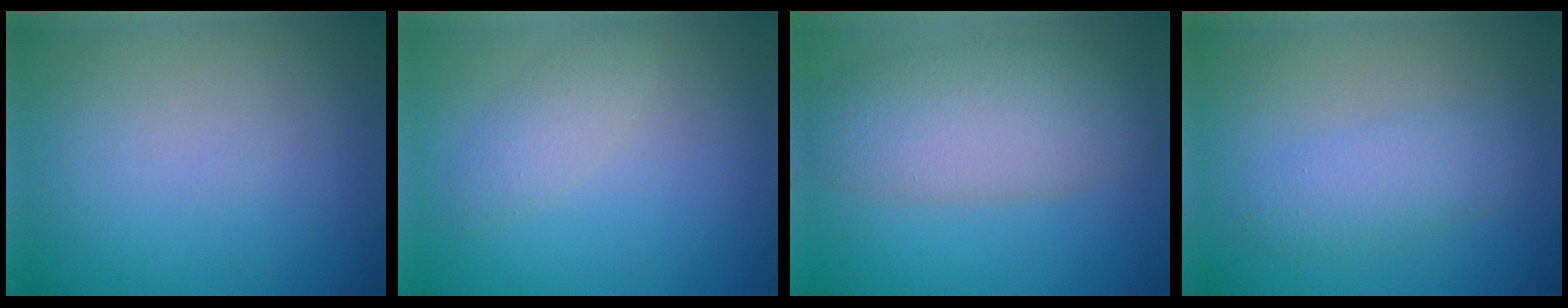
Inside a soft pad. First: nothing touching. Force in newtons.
{"total": 1.9, "press": 1.9, "slide": 0.0}
{"total": 6.9, "press": 6.9, "slide": 0.4}
{"total": 2.8, "press": 2.8, "slide": 0.1}